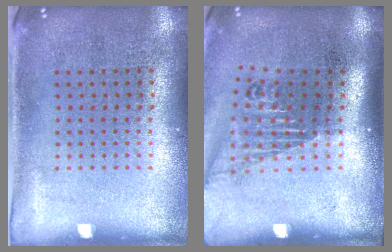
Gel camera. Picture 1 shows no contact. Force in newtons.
{"total": 1.7, "press": 1.3, "slide": 1.1}